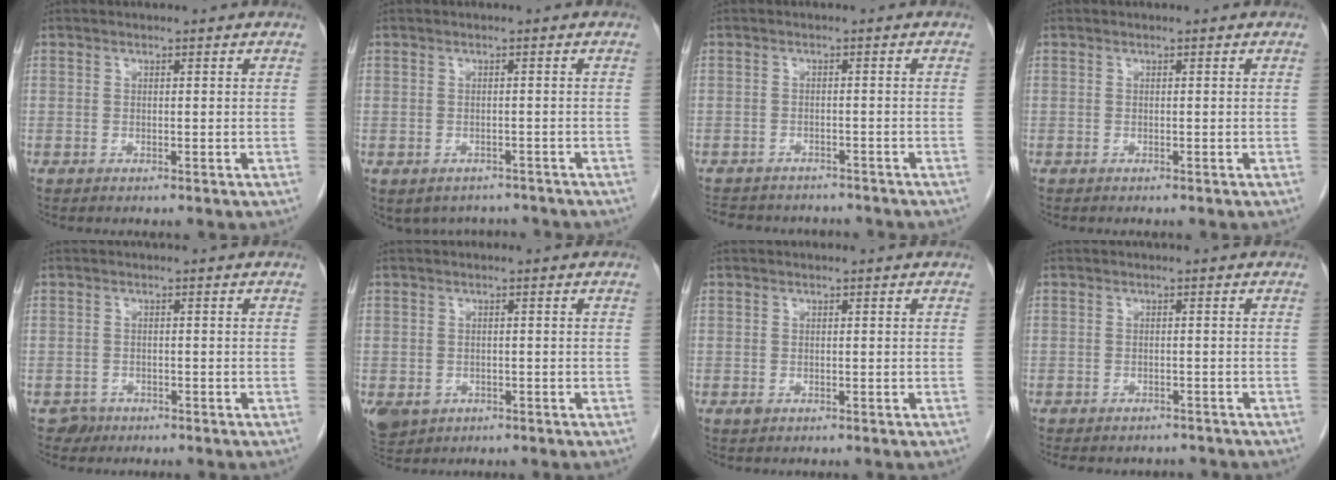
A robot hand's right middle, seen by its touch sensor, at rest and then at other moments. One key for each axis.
{"total": 6.3, "fx": -5.2, "fy": 3.4, "fz": 0.8, "tx": -0.005, "ty": 0.012, "tz": -0.060}
{"total": 10.1, "fx": -9.1, "fy": 3.6, "fz": 2.7, "tx": -0.056, "ty": 0.006, "tz": -0.113}
{"total": 0.0}
{"total": 1.6, "fx": -1.1, "fy": 1.2, "fz": -0.1, "tx": 0.003, "ty": 0.006, "tz": -0.017}
{"total": 6.3, "fx": -2.8, "fy": 5.2, "fz": 2.2, "tx": -0.057, "ty": -0.005, "tz": -0.036}
{"total": 0.6, "fx": -0.3, "fy": 0.5, "fz": 0.3, "tx": -0.007, "ty": 0.000, "tz": -0.001}
{"total": 7.8, "fx": -6.9, "fy": 3.1, "fz": 1.9, "tx": -0.029, "ty": 0.000, "tz": -0.082}